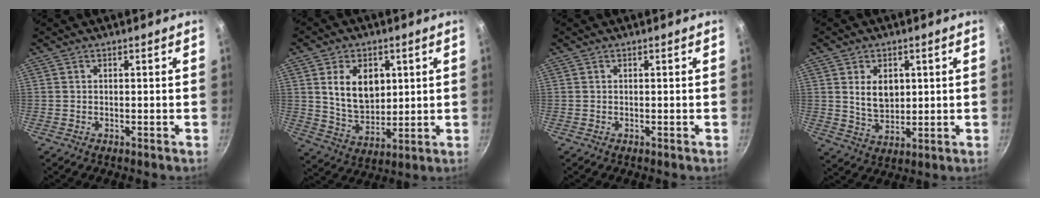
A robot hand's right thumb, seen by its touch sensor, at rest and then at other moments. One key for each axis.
{"total": 11.8, "fx": 3.0, "fy": 8.2, "fz": 7.9, "tx": -0.107, "ty": -0.022, "tz": 0.064}
{"total": 0.0}
{"total": 7.0, "fx": 1.7, "fy": 4.9, "fz": 4.8, "tx": -0.062, "ty": -0.018, "tz": 0.038}